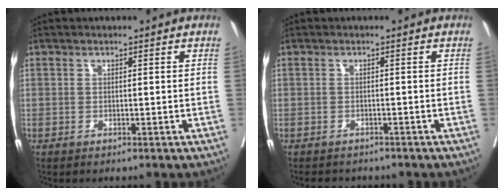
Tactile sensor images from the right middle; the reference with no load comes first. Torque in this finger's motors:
{"motor_torque": [0.35, -0.29, -0.02, 0.00]}